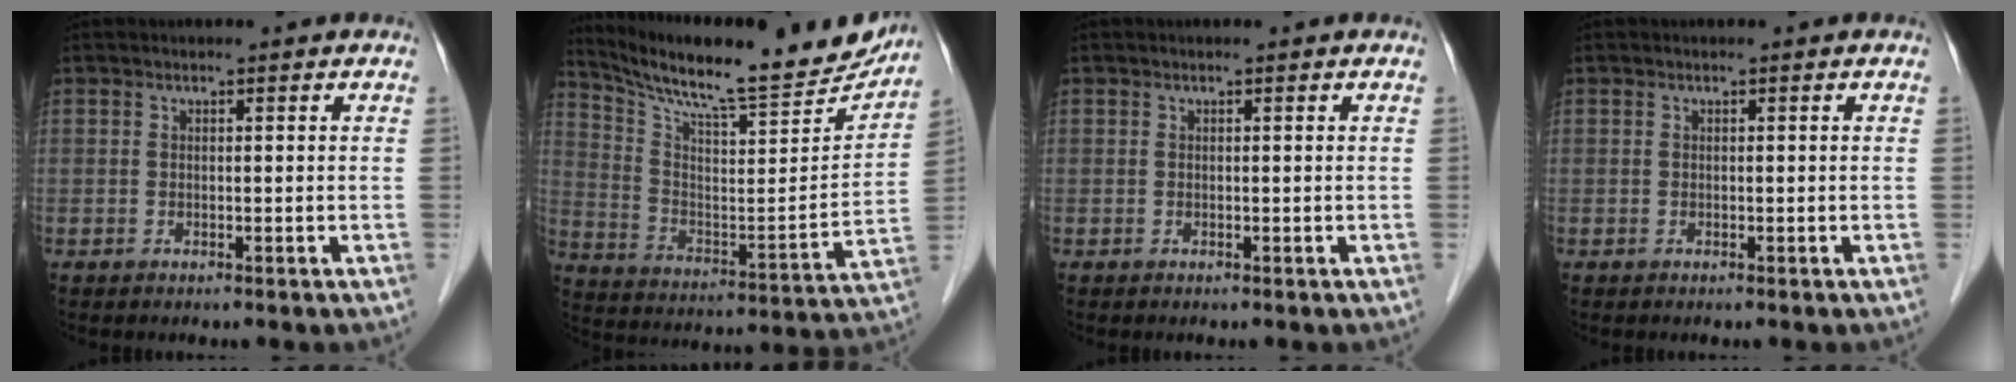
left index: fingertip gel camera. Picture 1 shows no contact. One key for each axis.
{"total": 24.1, "fx": 21.7, "fy": 3.0, "fz": 10.0, "tx": -0.171, "ty": -0.044, "tz": 0.316}
{"total": 0.0}
{"total": 0.0}